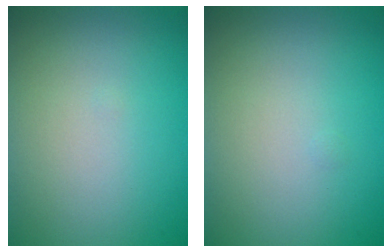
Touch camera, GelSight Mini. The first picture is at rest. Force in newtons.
{"total": 0.0}